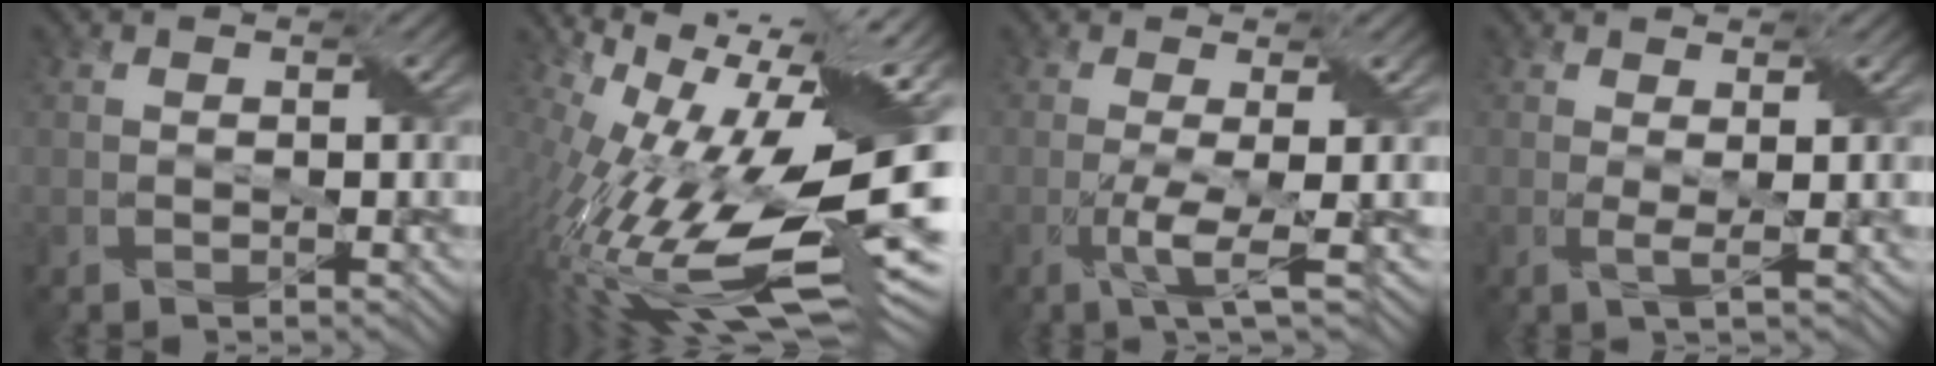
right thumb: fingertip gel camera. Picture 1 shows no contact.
{"total": 18.1, "force": [-1.2, 6.8, 16.8], "torque": [-0.305, 0.002, -0.026]}
{"total": 4.4, "force": [-1.1, 0.7, 4.2], "torque": [-0.077, 0.002, -0.025]}
{"total": 1.8, "force": [0.3, 0.4, 1.8], "torque": [-0.037, 0.000, 0.002]}